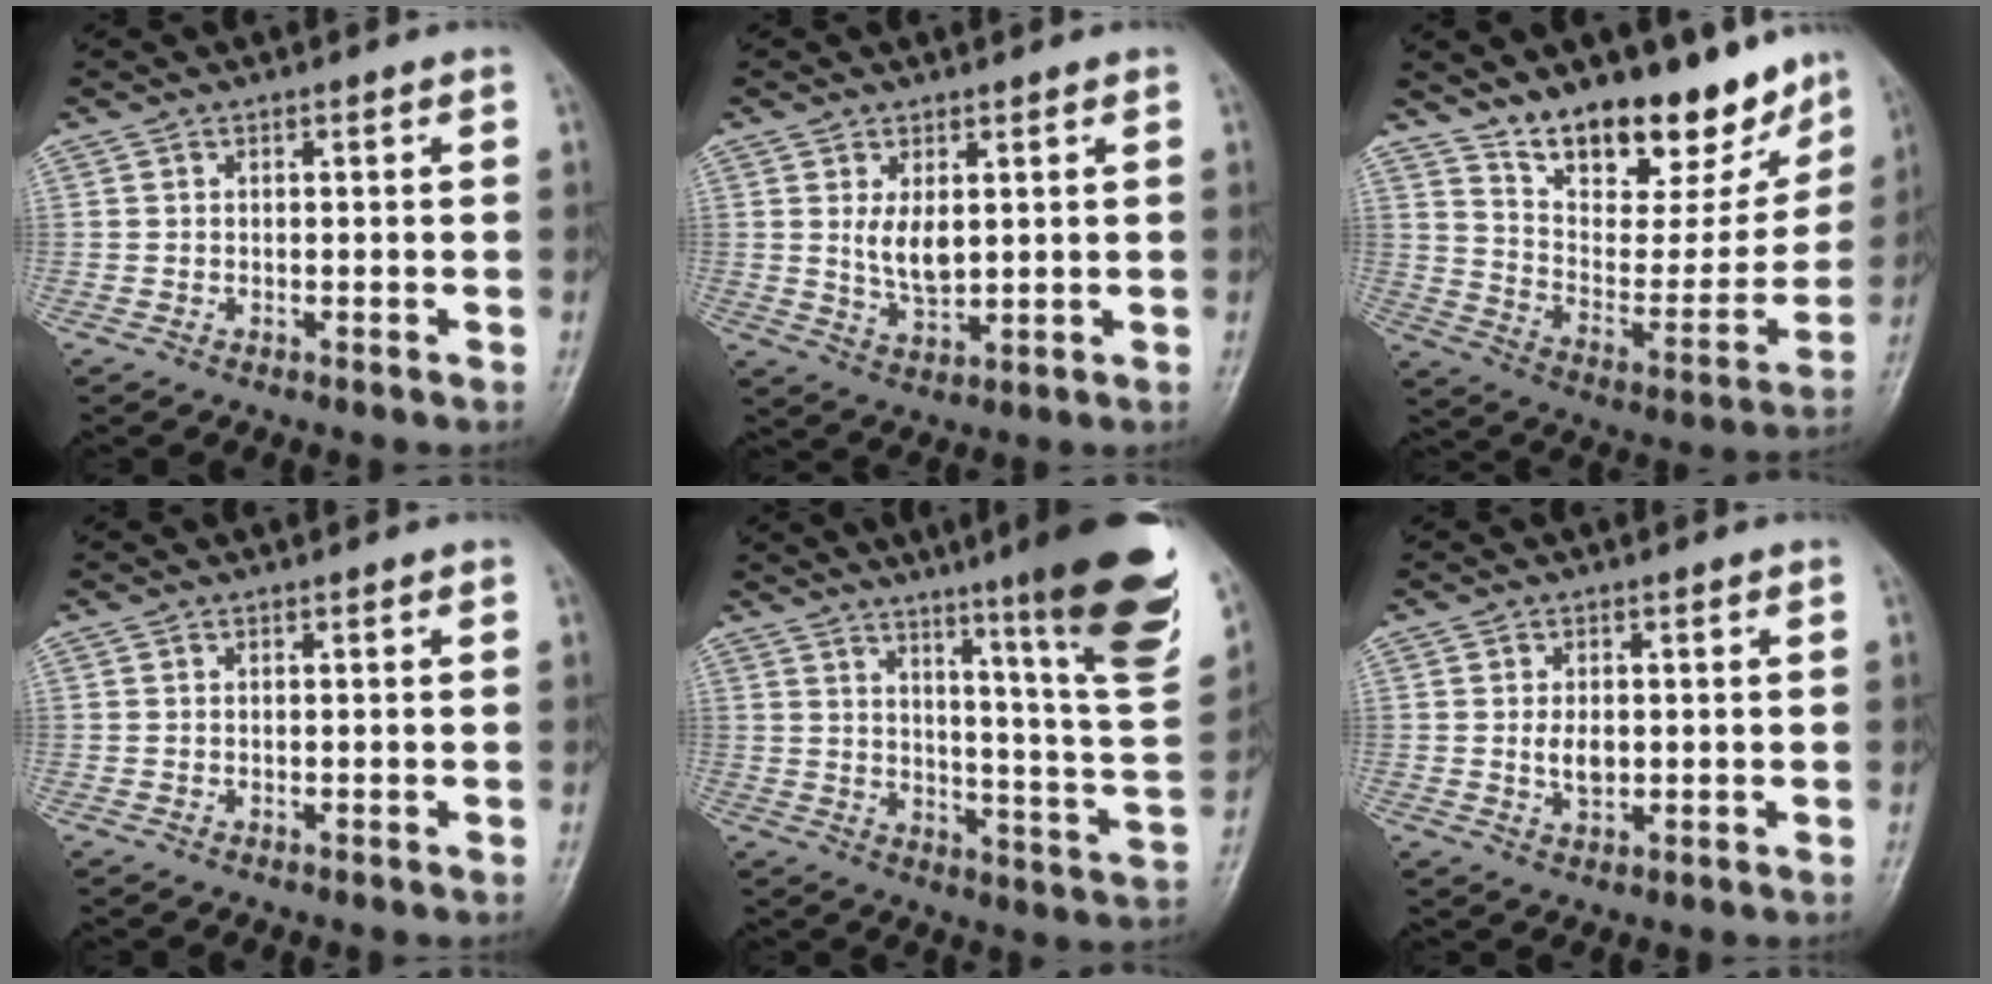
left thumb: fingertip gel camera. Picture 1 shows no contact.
{"total": 5.3, "force": [1.4, 2.9, 4.3], "torque": [-0.065, -0.017, 0.034]}
{"total": 21.2, "force": [16.0, 9.1, 10.5], "torque": [-0.102, -0.093, 0.257]}
{"total": 0.0}
{"total": 24.8, "force": [15.6, 1.7, 19.1], "torque": [-0.242, -0.089, 0.212]}
{"total": 3.2, "force": [0.2, 2.0, 2.5], "torque": [-0.040, -0.005, 0.006]}